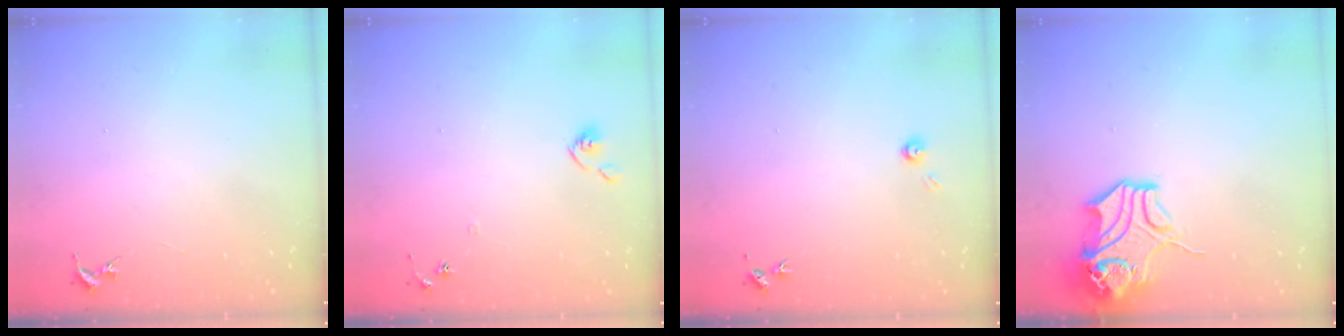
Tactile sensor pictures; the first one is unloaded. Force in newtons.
{"total": 6.1, "press": 6.1, "slide": 0.5}
{"total": 3.3, "press": 3.3, "slide": 0.2}
{"total": 13.8, "press": 13.7, "slide": 2.0}